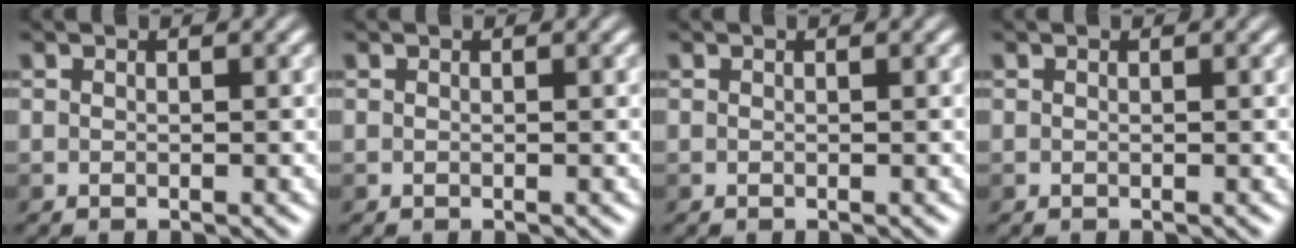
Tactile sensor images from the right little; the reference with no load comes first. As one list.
[{"total": 0.0}, {"total": 0.0}, {"total": 0.0}]